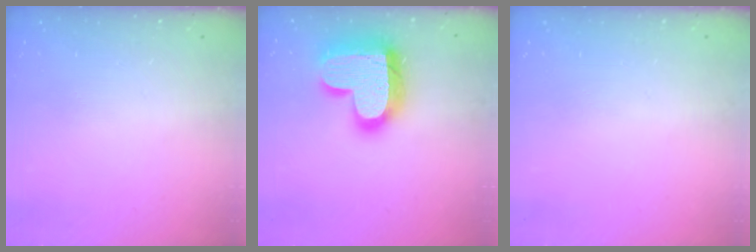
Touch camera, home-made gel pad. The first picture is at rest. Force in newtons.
{"total": 21.5, "press": 21.5, "slide": 1.6}
{"total": 0.0}